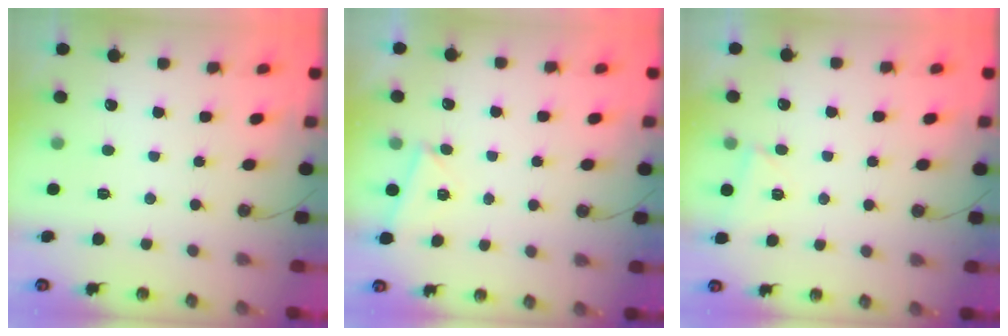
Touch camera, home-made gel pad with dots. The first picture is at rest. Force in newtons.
{"total": 3.4, "press": 2.4, "slide": 2.4}
{"total": 2.7, "press": 2.4, "slide": 1.2}